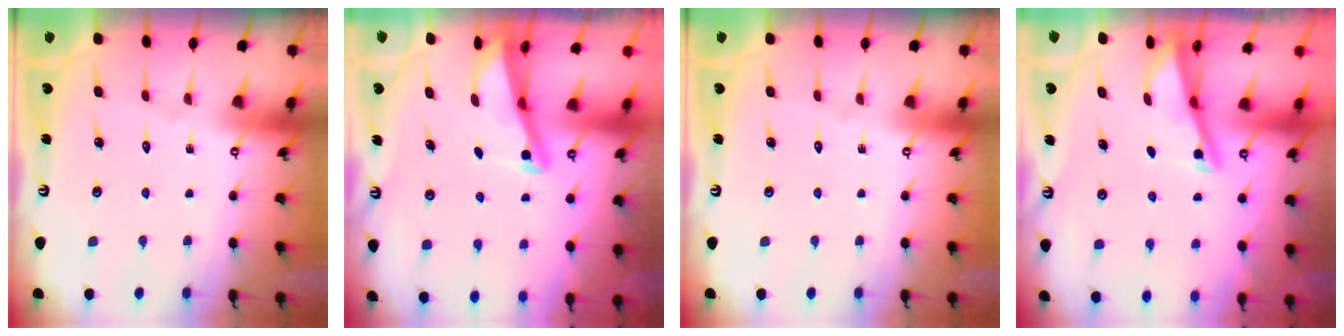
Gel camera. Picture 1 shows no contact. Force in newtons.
{"total": 2.8, "press": 2.8, "slide": 0.3}
{"total": 0.0}
{"total": 3.0, "press": 3.0, "slide": 0.3}